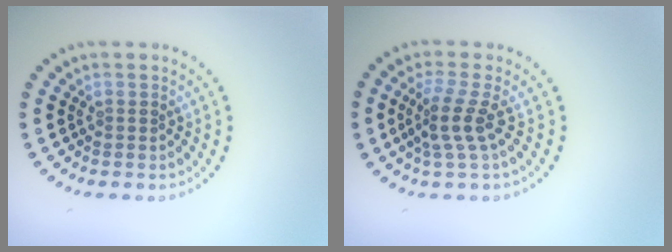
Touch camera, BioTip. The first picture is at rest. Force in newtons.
{"total": 2.9, "press": 2.1, "slide": 2.0}